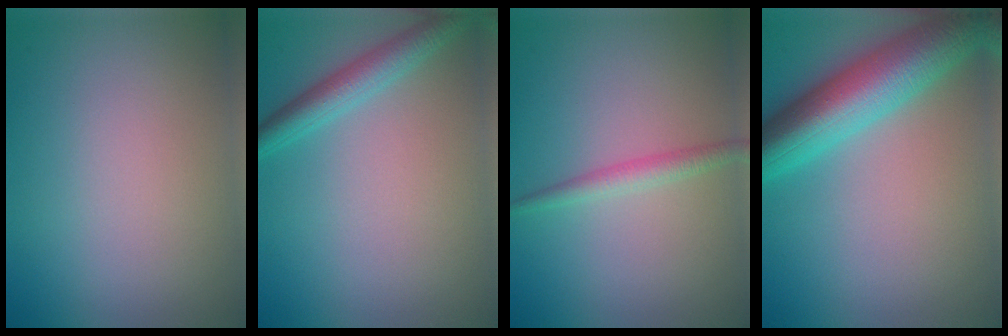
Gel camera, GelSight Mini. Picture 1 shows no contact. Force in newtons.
{"total": 3.0, "press": 3.0, "slide": 0.1}
{"total": 1.7, "press": 1.7, "slide": 0.0}
{"total": 8.9, "press": 8.9, "slide": 0.1}